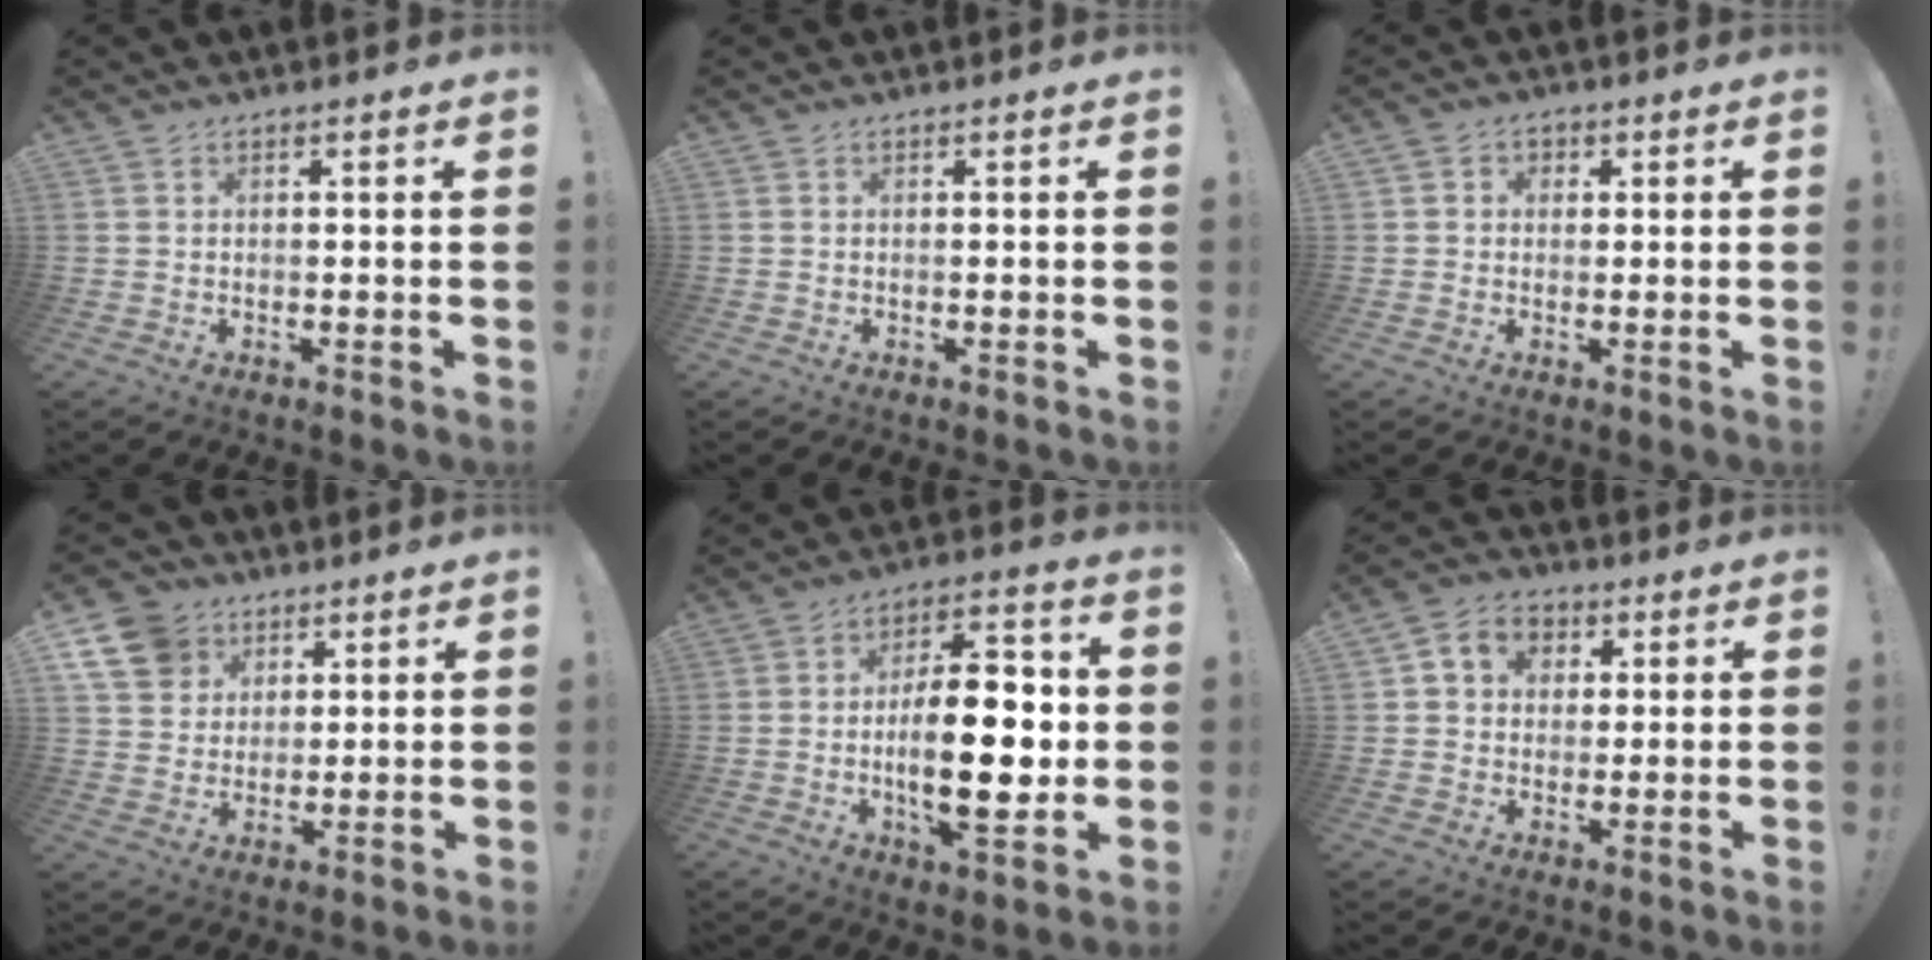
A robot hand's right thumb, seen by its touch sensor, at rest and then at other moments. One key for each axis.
{"total": 0.0}
{"total": 2.7, "fx": 0.0, "fy": 2.6, "fz": 0.9, "tx": -0.005, "ty": 0.001, "tz": -0.002}
{"total": 12.3, "fx": 5.9, "fy": 10.1, "fz": 3.9, "tx": -0.058, "ty": -0.031, "tz": 0.120}
{"total": 20.8, "fx": -1.5, "fy": 8.9, "fz": 18.7, "tx": -0.291, "ty": 0.001, "tz": -0.025}
{"total": 7.6, "fx": 2.0, "fy": 6.5, "fz": 3.2, "tx": -0.042, "ty": 0.000, "tz": 0.042}